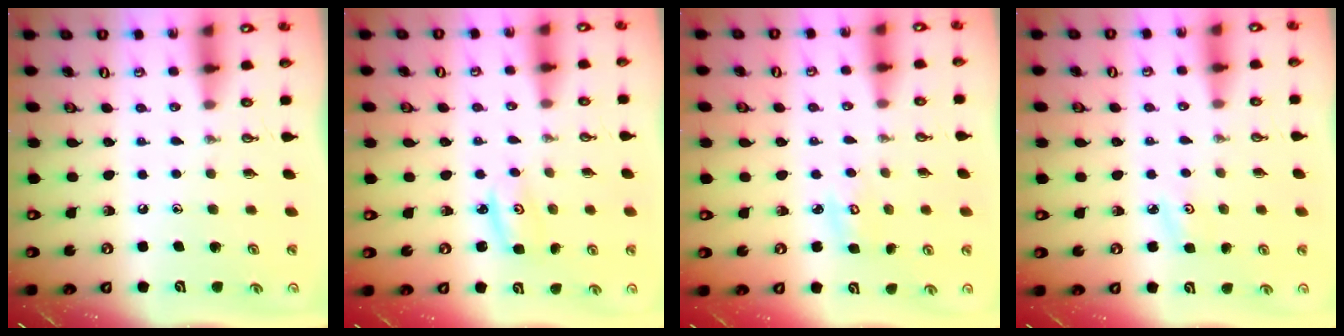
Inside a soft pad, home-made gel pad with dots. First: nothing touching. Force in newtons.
{"total": 2.8, "press": 2.8, "slide": 0.3}
{"total": 2.9, "press": 2.9, "slide": 0.2}
{"total": 3.0, "press": 3.0, "slide": 0.4}